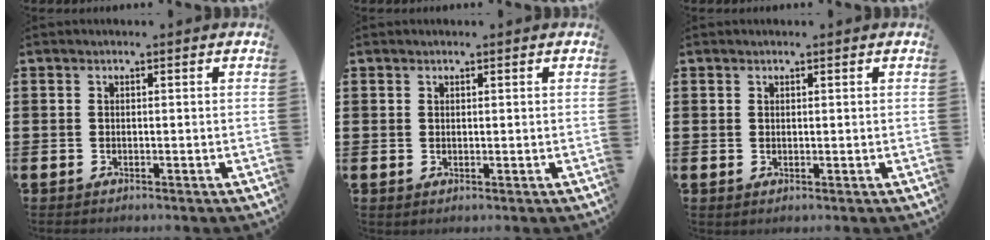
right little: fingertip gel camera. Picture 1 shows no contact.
{"total": 0.0}
{"total": 0.0}